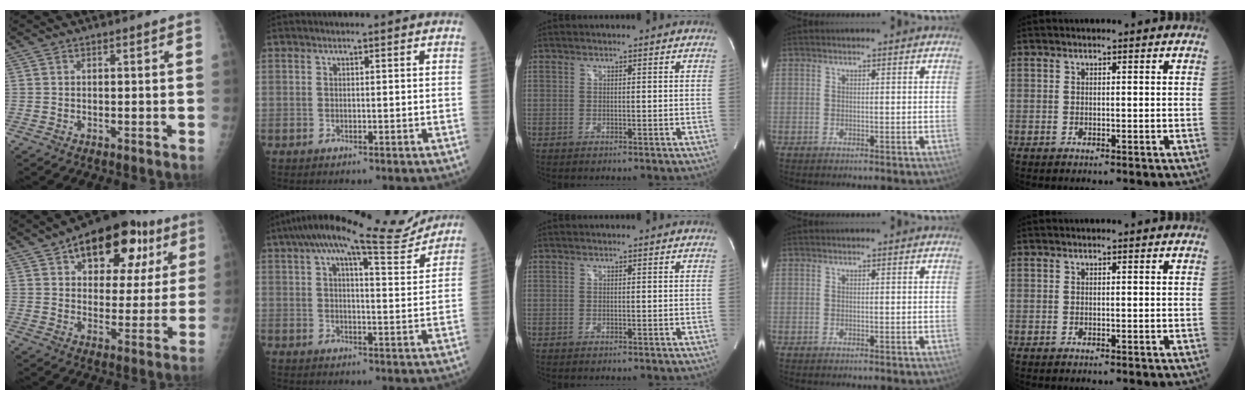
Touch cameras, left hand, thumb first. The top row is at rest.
{"thumb": {"total": 19.6, "force": [9.4, 10.9, 13.3], "torque": [-0.139, -0.003, 0.131]}, "index": {"total": 14.6, "force": [12.7, 1.7, 7.0], "torque": [-0.119, 0.015, 0.175]}}